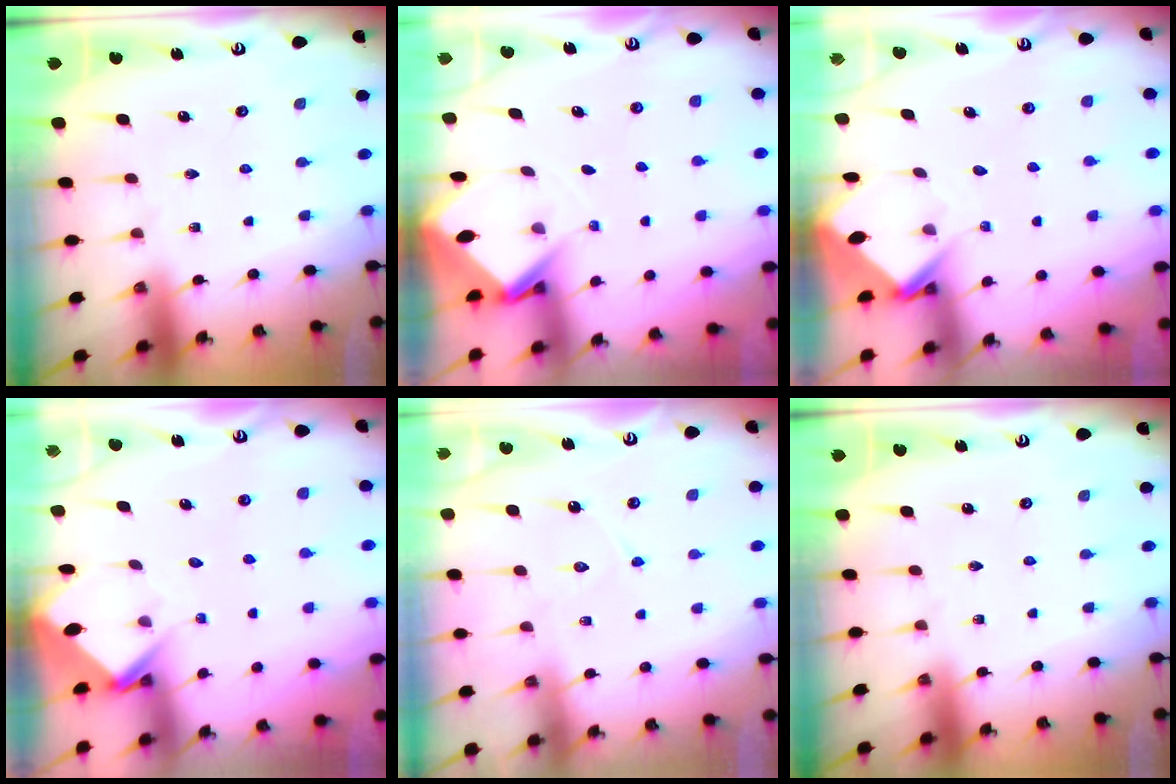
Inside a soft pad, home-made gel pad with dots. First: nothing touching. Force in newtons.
{"total": 3.5, "press": 3.5, "slide": 0.2}
{"total": 3.8, "press": 3.8, "slide": 0.2}
{"total": 3.8, "press": 3.8, "slide": 0.3}
{"total": 7.0, "press": 7.0, "slide": 0.4}
{"total": 0.0}